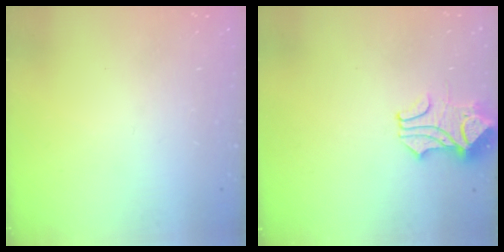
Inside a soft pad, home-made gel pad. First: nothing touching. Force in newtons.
{"total": 1.7, "press": 1.3, "slide": 1.1}